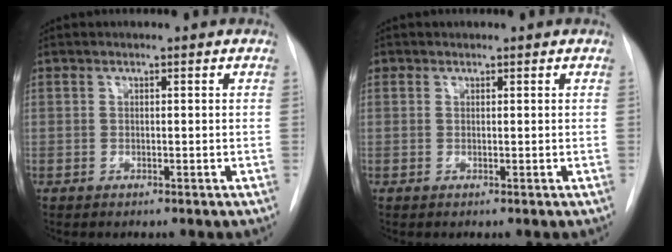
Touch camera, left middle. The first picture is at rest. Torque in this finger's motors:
{"motor_torque": [0.11, -0.10, 0.00, 0.00]}